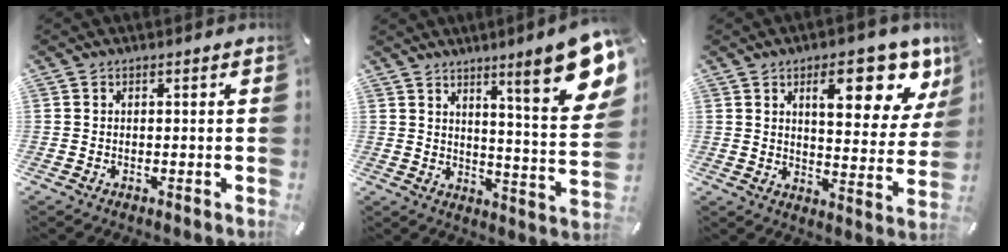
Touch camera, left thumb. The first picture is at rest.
{"total": 16.7, "force": [10.0, 2.4, 13.2], "torque": [-0.188, -0.072, 0.151]}
{"total": 16.1, "force": [8.6, 6.6, 11.9], "torque": [-0.152, -0.041, 0.134]}